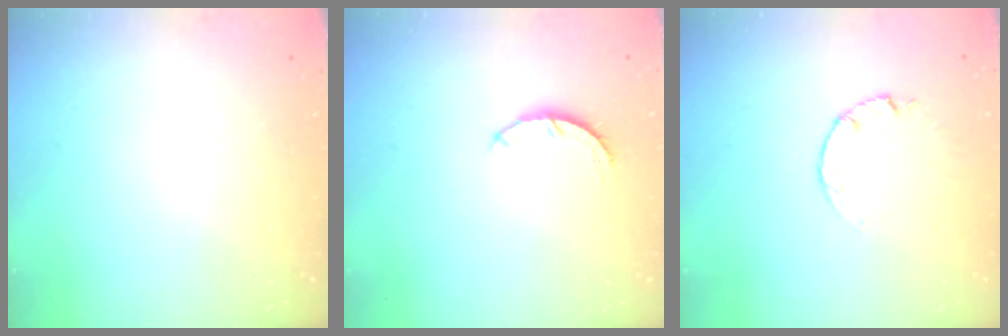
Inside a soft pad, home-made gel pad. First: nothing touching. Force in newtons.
{"total": 3.2, "press": 3.2, "slide": 0.4}
{"total": 0.9, "press": 0.8, "slide": 0.2}